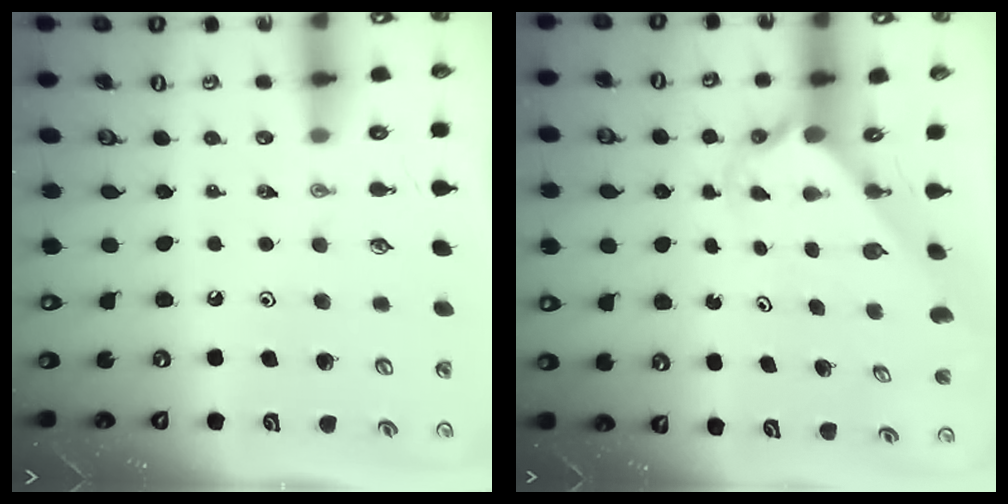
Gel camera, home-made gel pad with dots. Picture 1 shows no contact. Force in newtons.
{"total": 2.1, "press": 2.1, "slide": 0.2}